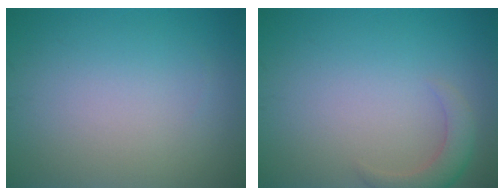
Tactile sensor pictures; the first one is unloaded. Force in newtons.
{"total": 2.5, "press": 2.5, "slide": 0.3}